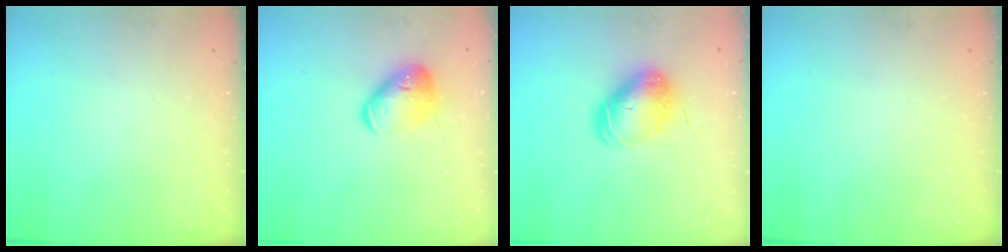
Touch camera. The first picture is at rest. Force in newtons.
{"total": 12.3, "press": 12.2, "slide": 1.7}
{"total": 9.1, "press": 9.0, "slide": 1.1}
{"total": 0.0}